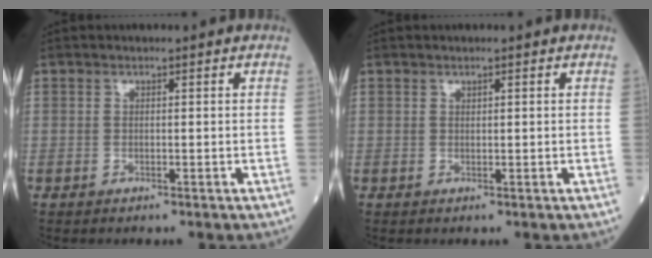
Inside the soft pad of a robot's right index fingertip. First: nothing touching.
{"total": 0.0}